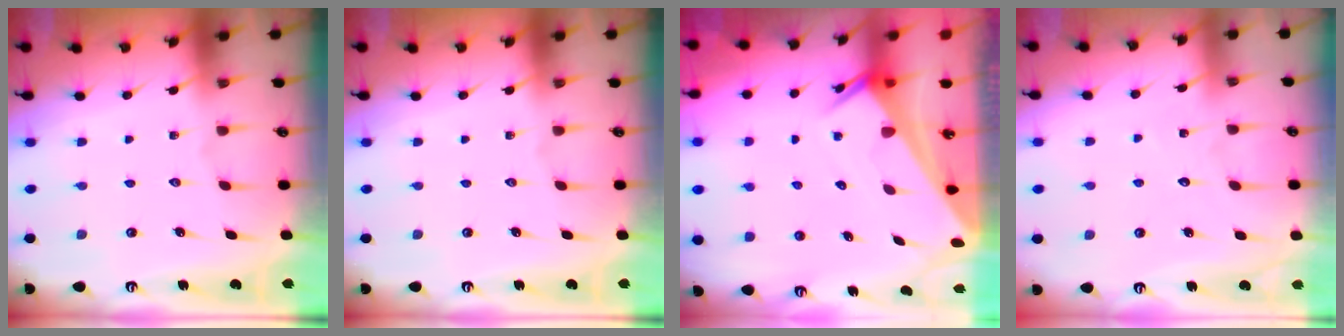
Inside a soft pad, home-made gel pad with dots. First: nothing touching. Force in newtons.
{"total": 0.0}
{"total": 2.5, "press": 2.5, "slide": 0.1}
{"total": 3.7, "press": 3.7, "slide": 0.4}